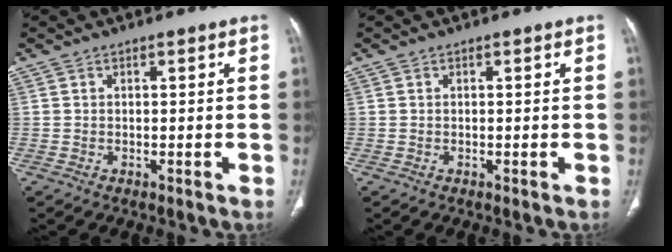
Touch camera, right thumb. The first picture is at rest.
{"total": 0.0}